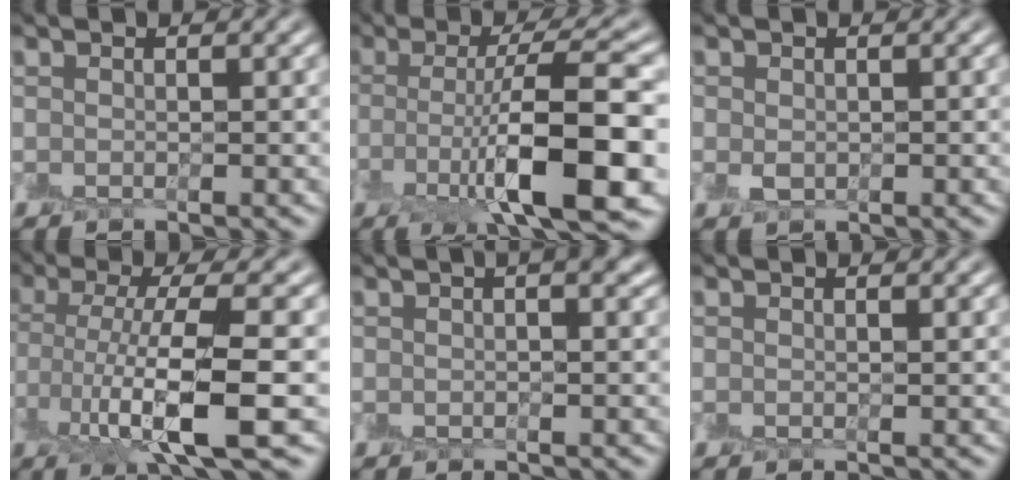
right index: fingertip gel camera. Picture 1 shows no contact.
{"total": 10.1, "force": [-2.1, 2.0, 9.6], "torque": [-0.148, 0.000, -0.037]}
{"total": 1.3, "force": [-0.1, 1.1, 0.7], "torque": [-0.016, -0.001, -0.001]}
{"total": 7.6, "force": [-2.0, 1.5, 7.2], "torque": [-0.140, -0.008, -0.031]}
{"total": 5.8, "force": [2.7, 2.6, 4.4], "torque": [-0.037, 0.024, 0.016]}
{"total": 0.7, "force": [0.5, 0.1, 0.5], "torque": [-0.008, 0.001, 0.009]}